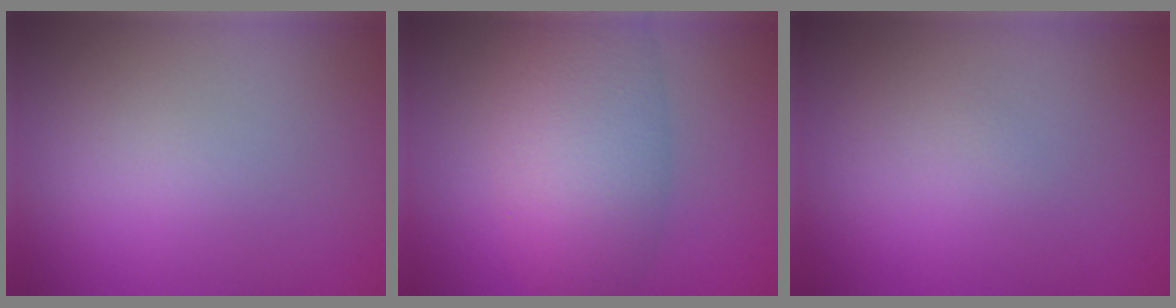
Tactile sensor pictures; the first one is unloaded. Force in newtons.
{"total": 7.1, "press": 7.1, "slide": 0.2}
{"total": 0.0}